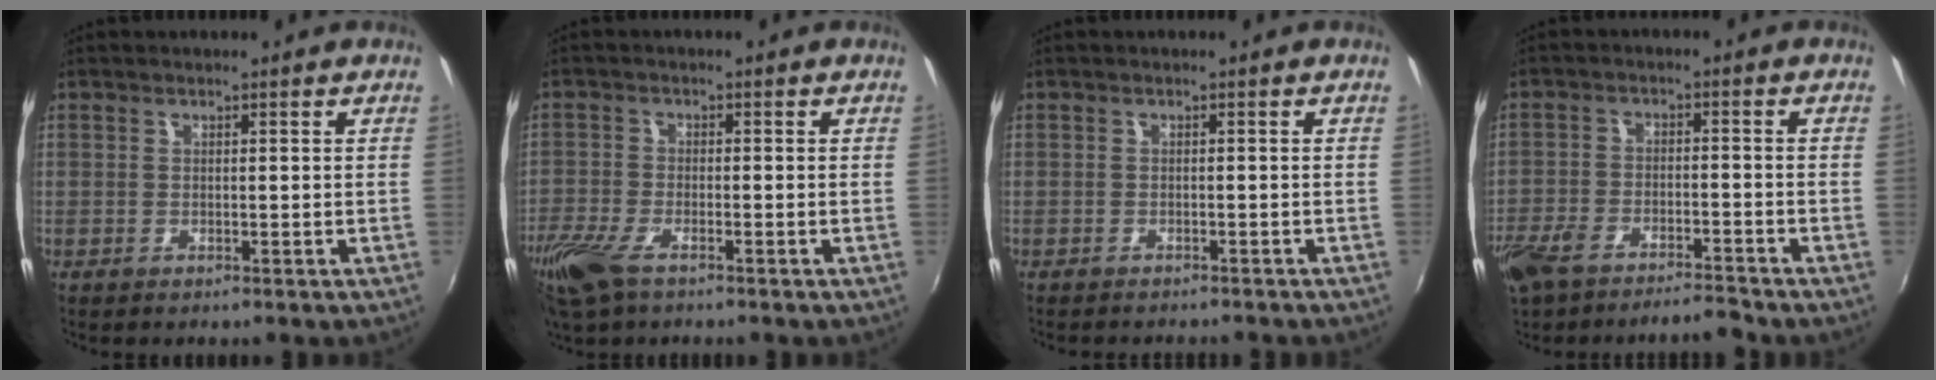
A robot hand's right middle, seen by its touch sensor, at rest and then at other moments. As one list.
[{"total": 8.5, "force": [-5.6, 3.2, 5.6], "torque": [-0.144, -0.026, -0.113]}, {"total": 3.9, "force": [-3.6, 0.8, 1.3], "torque": [-0.032, -0.011, -0.052]}, {"total": 9.6, "force": [-8.0, 2.8, 4.6], "torque": [-0.112, -0.015, -0.141]}]